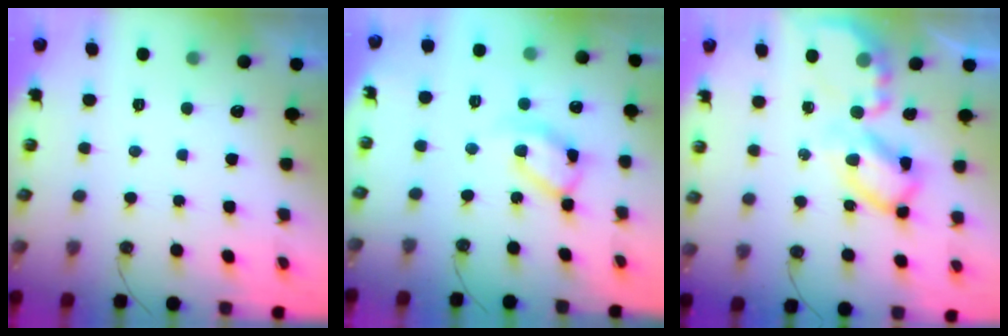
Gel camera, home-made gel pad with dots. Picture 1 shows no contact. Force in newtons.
{"total": 11.8, "press": 11.8, "slide": 0.8}
{"total": 13.2, "press": 13.1, "slide": 1.2}